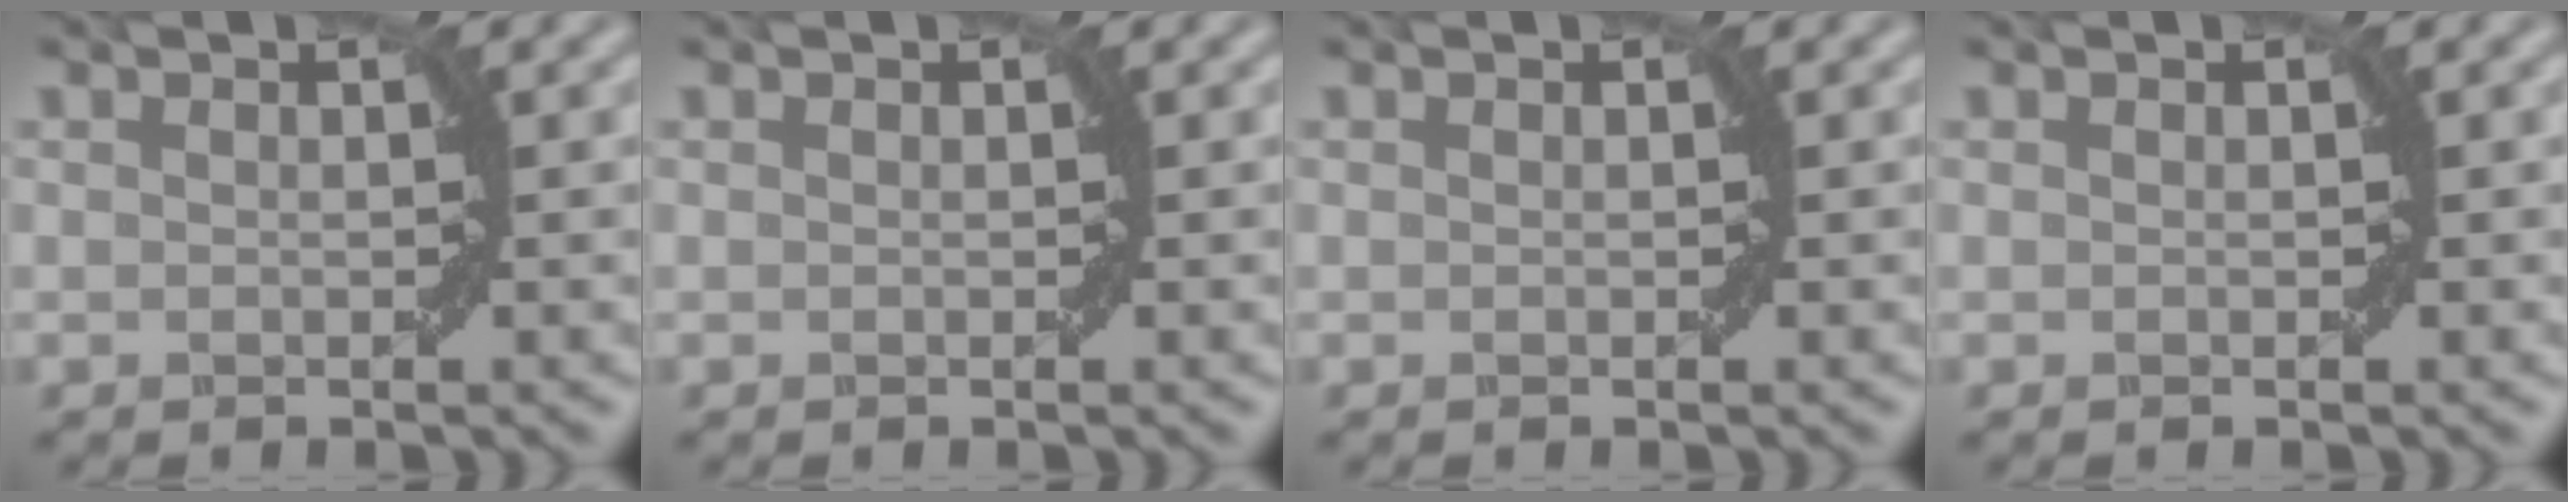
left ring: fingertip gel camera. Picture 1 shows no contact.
{"total": 0.0}
{"total": 0.0}
{"total": 0.0}